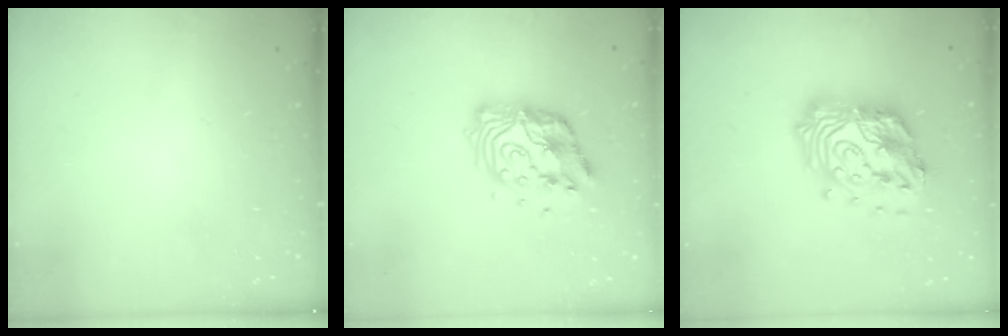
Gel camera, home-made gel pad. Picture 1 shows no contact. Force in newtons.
{"total": 13.3, "press": 13.2, "slide": 1.1}
{"total": 20.7, "press": 20.7, "slide": 1.9}